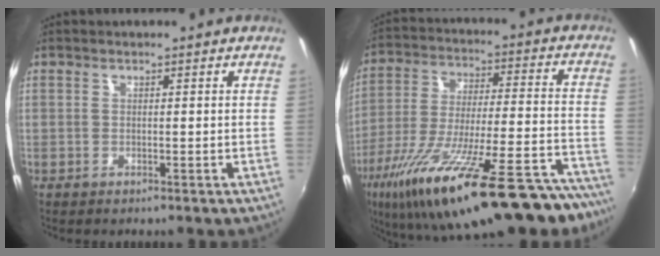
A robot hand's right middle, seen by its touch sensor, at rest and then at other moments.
{"total": 35.4, "force": [-27.2, 7.8, 21.2], "torque": [-0.339, -0.066, -0.393]}